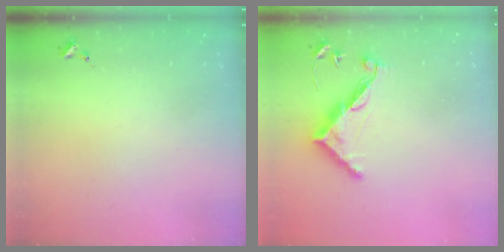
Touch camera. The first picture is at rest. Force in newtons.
{"total": 10.6, "press": 10.6, "slide": 0.4}